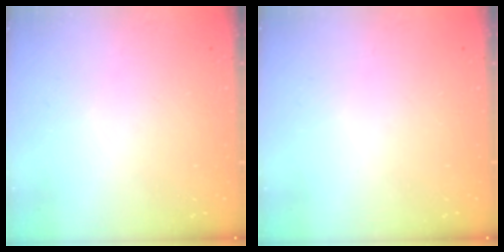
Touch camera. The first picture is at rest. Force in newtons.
{"total": 0.0}